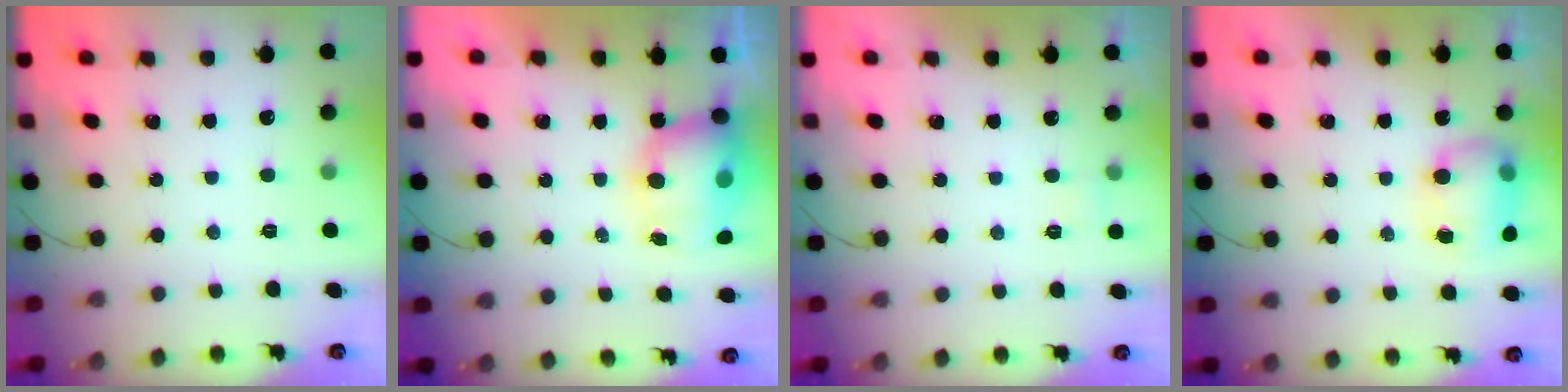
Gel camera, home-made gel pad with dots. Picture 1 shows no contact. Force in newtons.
{"total": 9.9, "press": 9.7, "slide": 2.0}
{"total": 2.1, "press": 2.0, "slide": 0.7}
{"total": 11.2, "press": 9.3, "slide": 6.2}